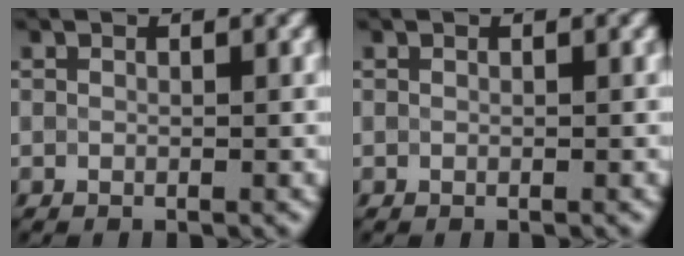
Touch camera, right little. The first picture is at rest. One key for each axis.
{"total": 0.0}